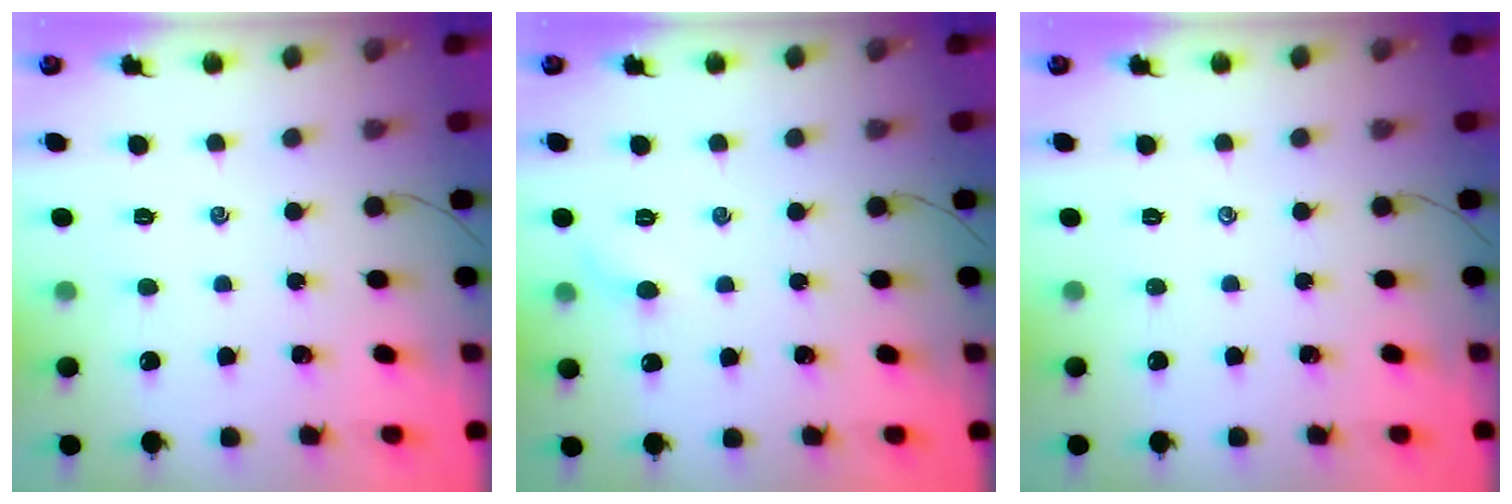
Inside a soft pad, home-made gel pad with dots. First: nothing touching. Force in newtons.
{"total": 3.9, "press": 3.6, "slide": 1.4}
{"total": 0.0}